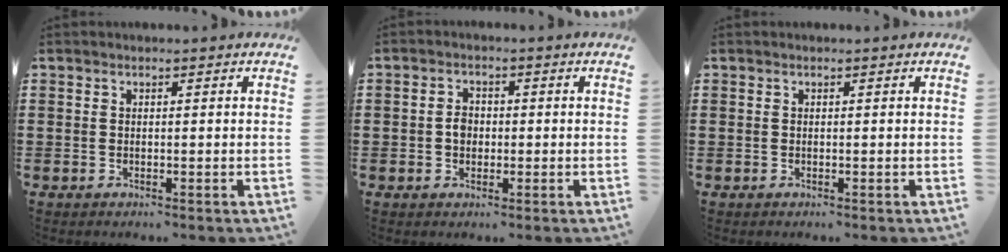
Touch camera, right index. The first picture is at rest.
{"total": 2.3, "force": [-0.3, 1.8, 1.5], "torque": [-0.030, 0.006, -0.008]}
{"total": 0.0}